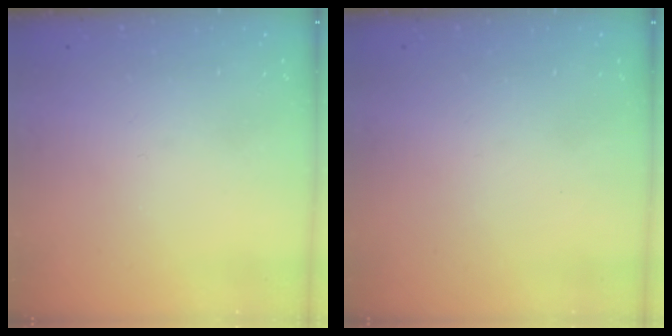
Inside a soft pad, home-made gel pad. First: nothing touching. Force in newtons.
{"total": 1.5, "press": 1.5, "slide": 0.1}